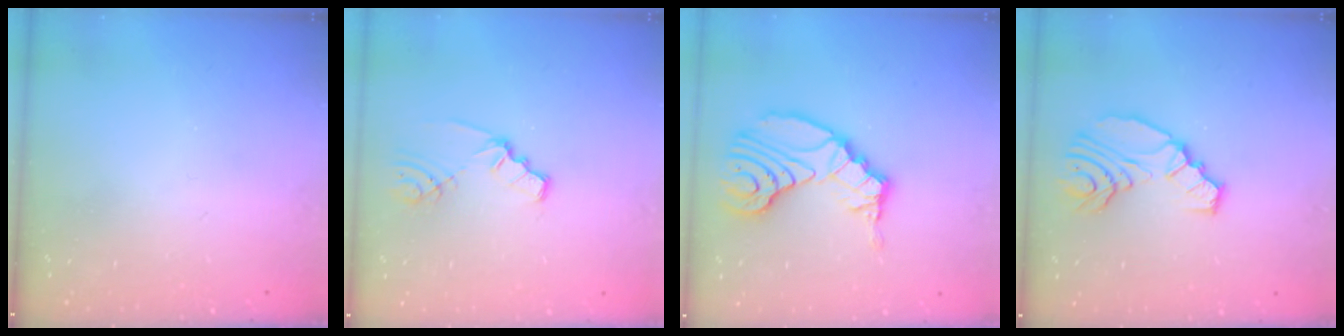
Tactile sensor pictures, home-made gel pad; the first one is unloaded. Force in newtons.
{"total": 2.1, "press": 2.1, "slide": 0.3}
{"total": 13.6, "press": 13.6, "slide": 1.4}
{"total": 12.4, "press": 11.6, "slide": 4.3}